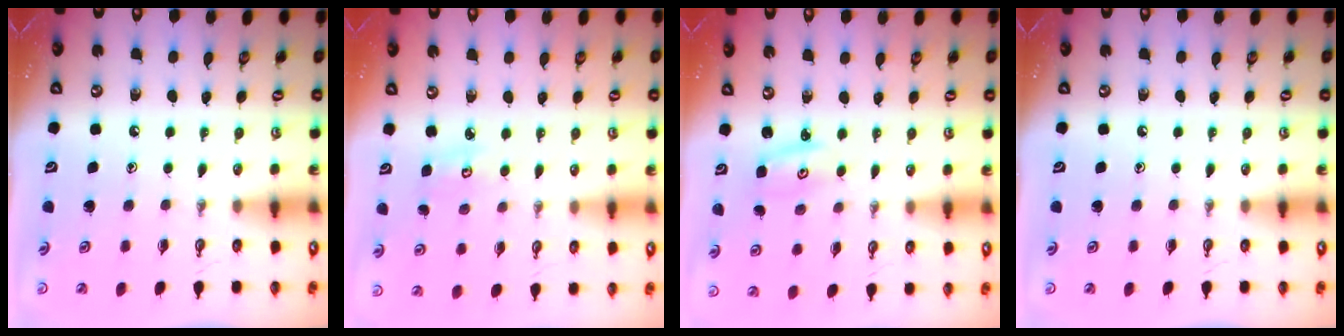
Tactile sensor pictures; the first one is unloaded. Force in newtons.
{"total": 4.2, "press": 4.1, "slide": 0.5}
{"total": 2.7, "press": 2.7, "slide": 0.2}
{"total": 0.0}